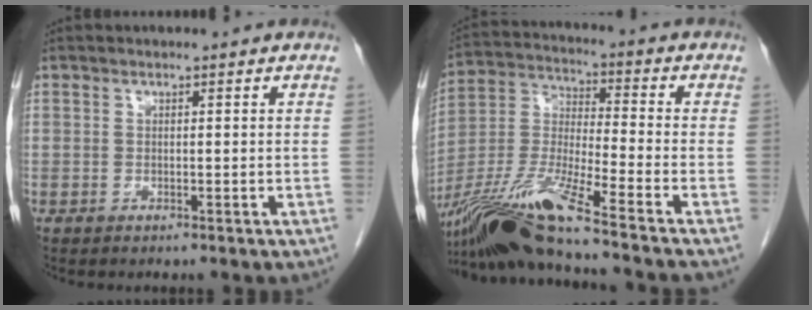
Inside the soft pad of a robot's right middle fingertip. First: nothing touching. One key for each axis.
{"total": 16.4, "fx": -12.7, "fy": -1.5, "fz": 10.3, "tx": -0.221, "ty": -0.023, "tz": -0.241}